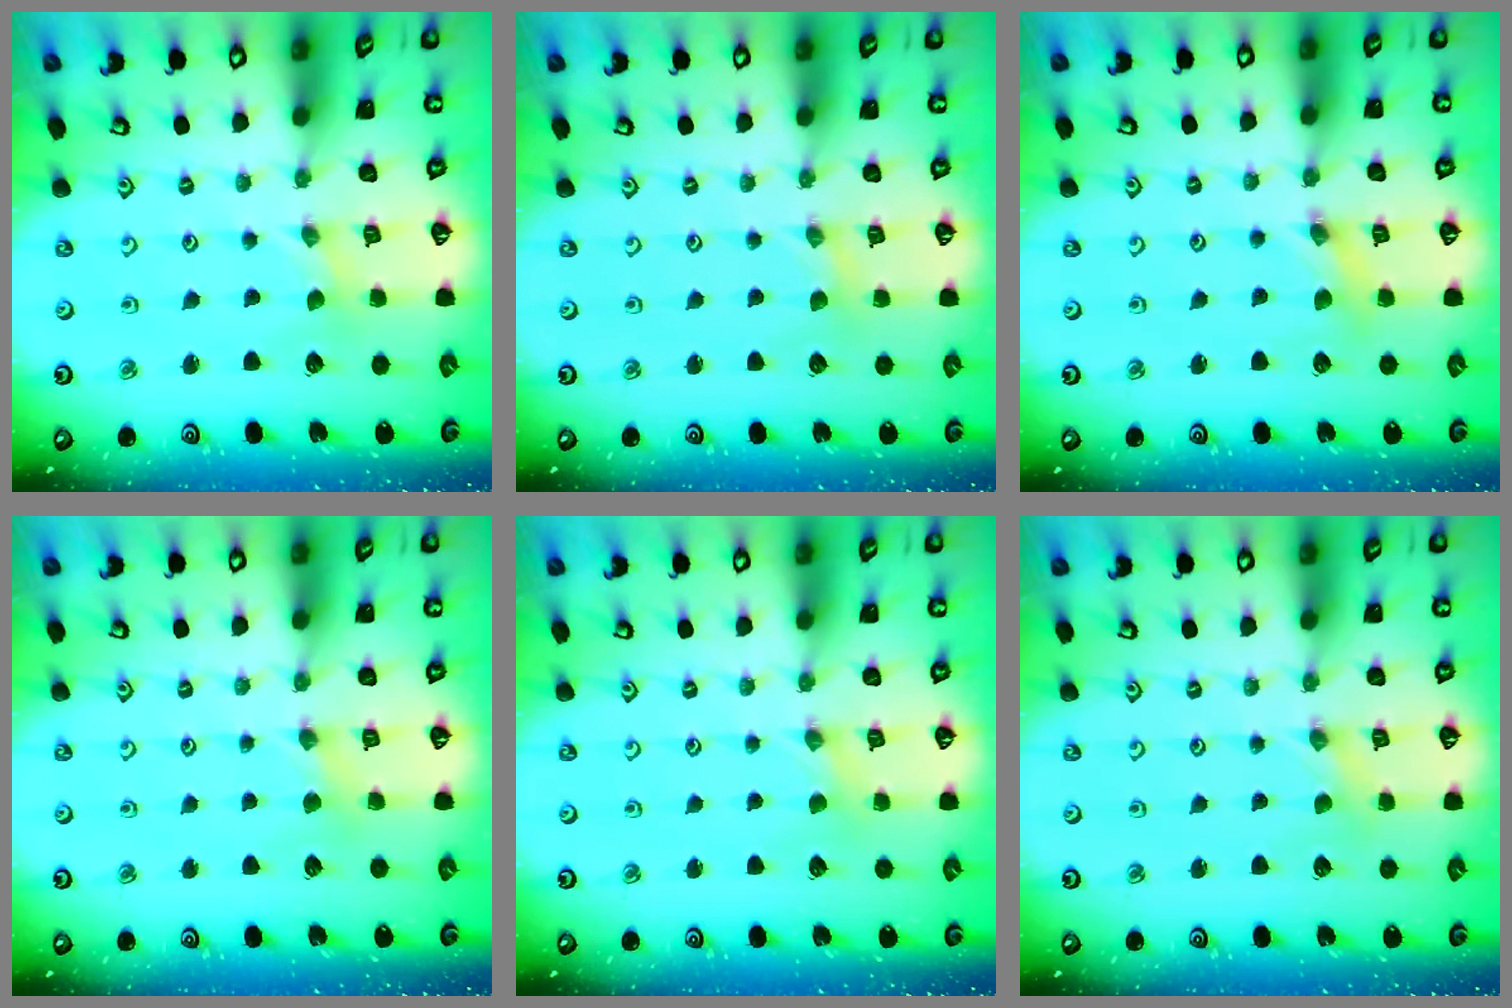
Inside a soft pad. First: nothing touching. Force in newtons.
{"total": 0.8, "press": 0.8, "slide": 0.2}
{"total": 3.0, "press": 3.0, "slide": 0.3}
{"total": 2.8, "press": 2.8, "slide": 0.5}
{"total": 1.7, "press": 1.7, "slide": 0.2}
{"total": 0.0}